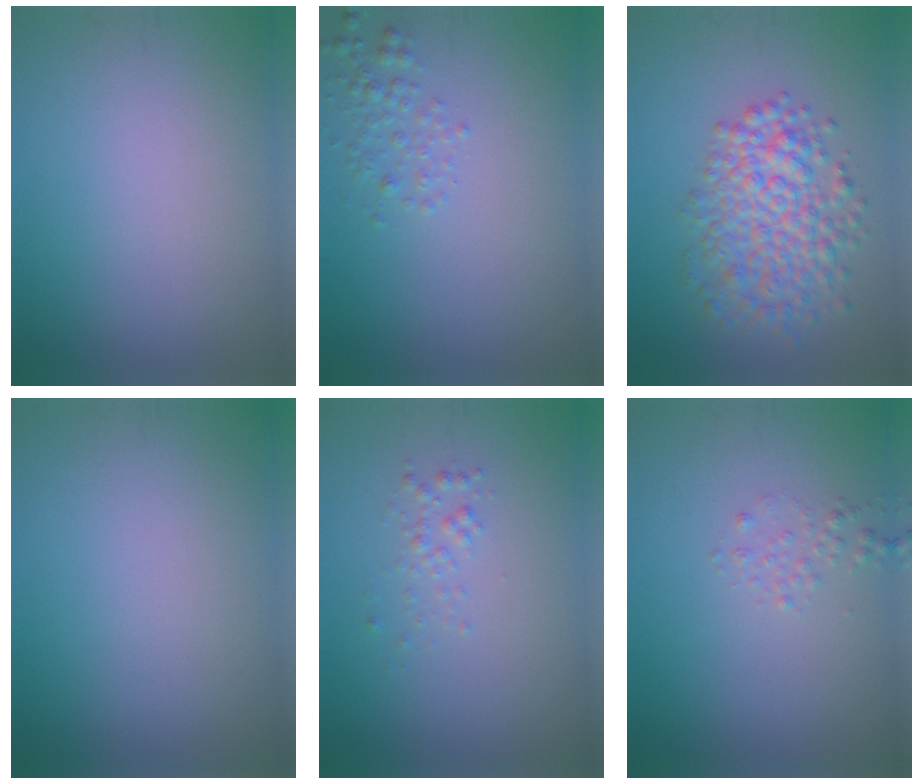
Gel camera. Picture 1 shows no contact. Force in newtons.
{"total": 1.6, "press": 1.6, "slide": 0.1}
{"total": 5.9, "press": 5.9, "slide": 0.2}
{"total": 0.0}
{"total": 1.1, "press": 1.1, "slide": 0.1}
{"total": 0.9, "press": 0.9, "slide": 0.1}